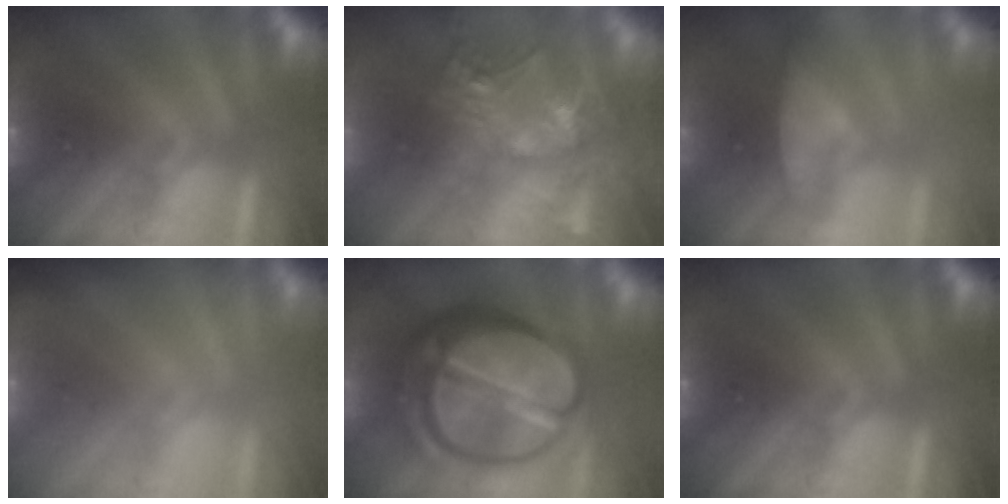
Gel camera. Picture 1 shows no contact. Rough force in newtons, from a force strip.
{"total": 7.7}
{"total": 3.5}
{"total": 1.3}
{"total": 7.7}
{"total": 0.0}